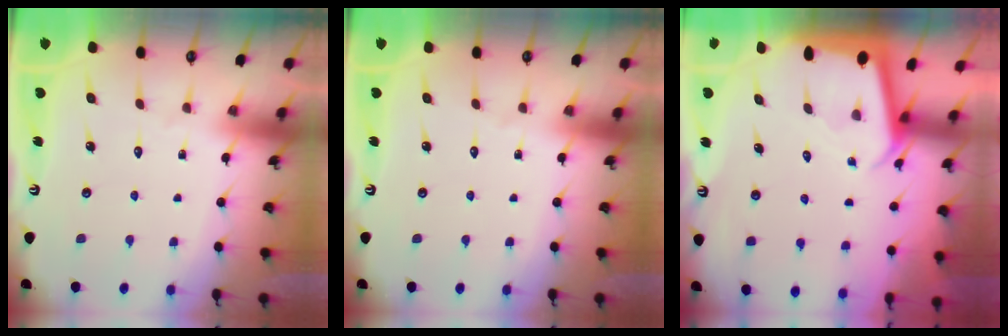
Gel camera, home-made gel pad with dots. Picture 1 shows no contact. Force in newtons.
{"total": 0.0}
{"total": 2.2, "press": 2.2, "slide": 0.2}